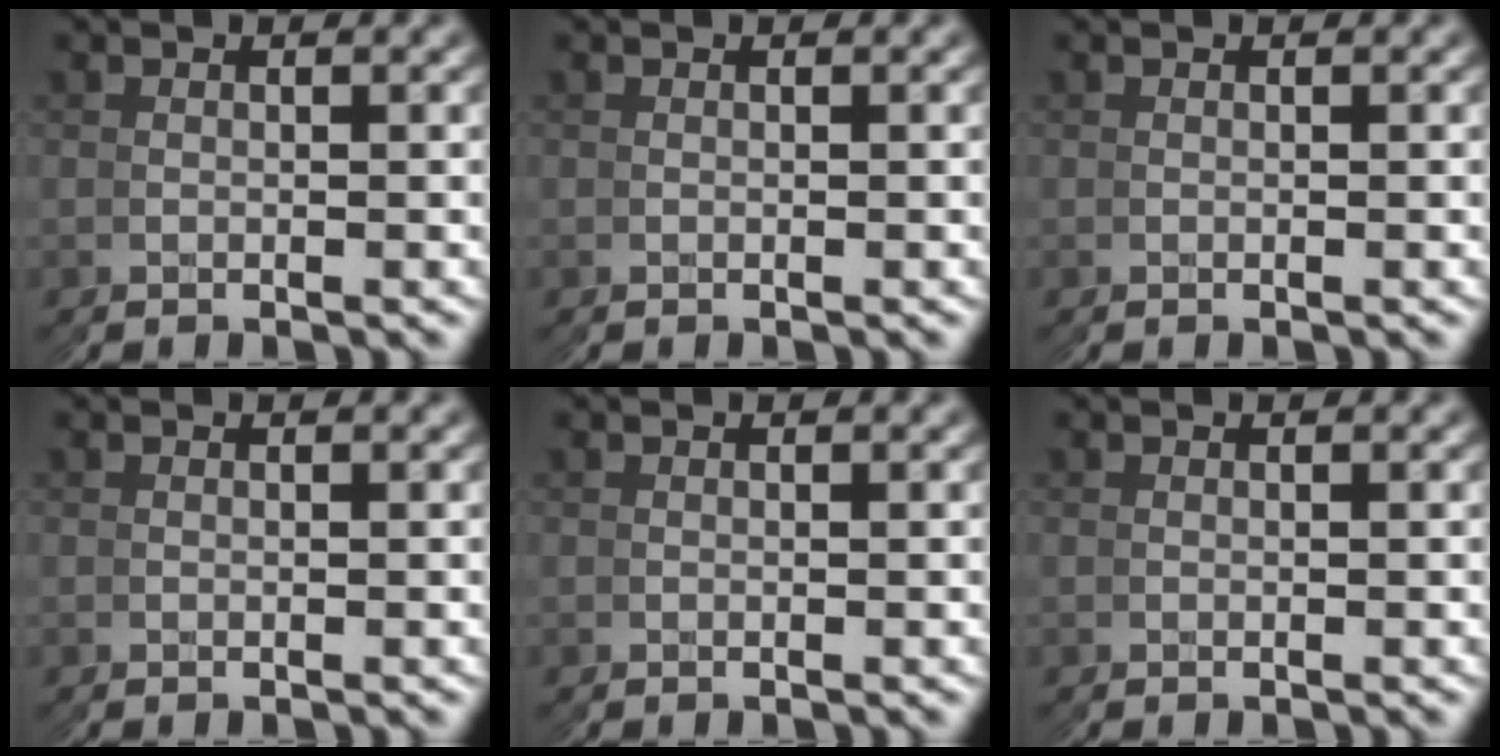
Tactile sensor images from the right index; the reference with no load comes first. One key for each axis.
{"total": 0.0}
{"total": 0.0}
{"total": 0.0}
{"total": 0.0}
{"total": 0.0}